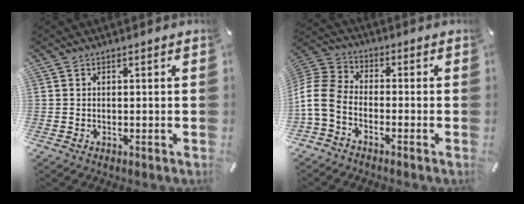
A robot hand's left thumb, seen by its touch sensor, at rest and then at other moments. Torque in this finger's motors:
{"motor_torque": [-0.19, 0.98, 0.57, 0.01, 0.40]}